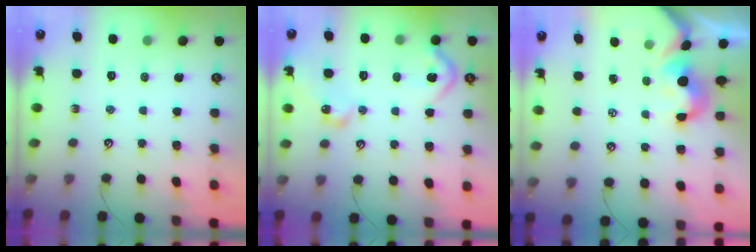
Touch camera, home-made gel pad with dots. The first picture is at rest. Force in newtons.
{"total": 9.9, "press": 9.8, "slide": 1.3}
{"total": 1.0, "press": 0.7, "slide": 0.7}